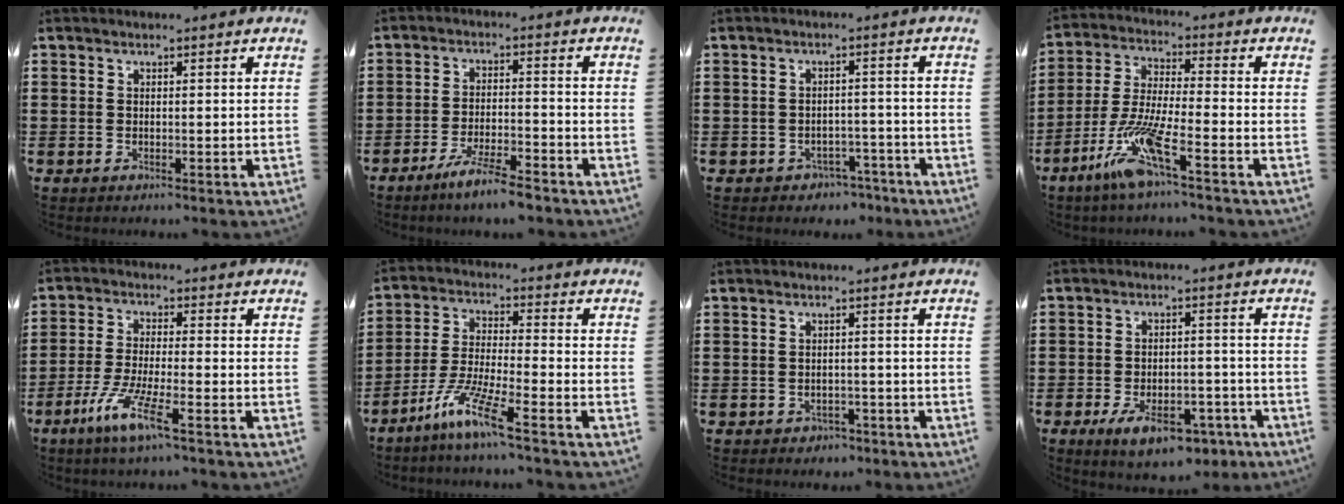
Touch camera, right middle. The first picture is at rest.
{"total": 5.6, "force": [-4.7, 0.1, 3.0], "torque": [-0.062, -0.007, -0.089]}
{"total": 2.5, "force": [-2.3, 0.9, -0.1], "torque": [-0.008, 0.003, -0.051]}
{"total": 9.7, "force": [-5.9, 1.0, 7.6], "torque": [-0.176, -0.016, -0.117]}
{"total": 7.3, "force": [-4.2, 0.8, 5.9], "torque": [-0.133, -0.014, -0.083]}
{"total": 8.1, "force": [-5.9, 0.5, 5.5], "torque": [-0.119, -0.010, -0.116]}
{"total": 1.3, "force": [-1.1, 0.6, -0.1], "torque": [-0.006, 0.001, -0.026]}
{"total": 7.0, "force": [-4.8, 2.7, 4.4], "torque": [-0.076, 0.010, -0.084]}